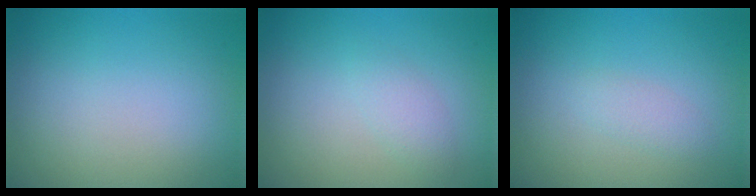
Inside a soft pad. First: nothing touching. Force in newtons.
{"total": 1.4, "press": 1.4, "slide": 0.1}
{"total": 1.2, "press": 1.2, "slide": 0.1}